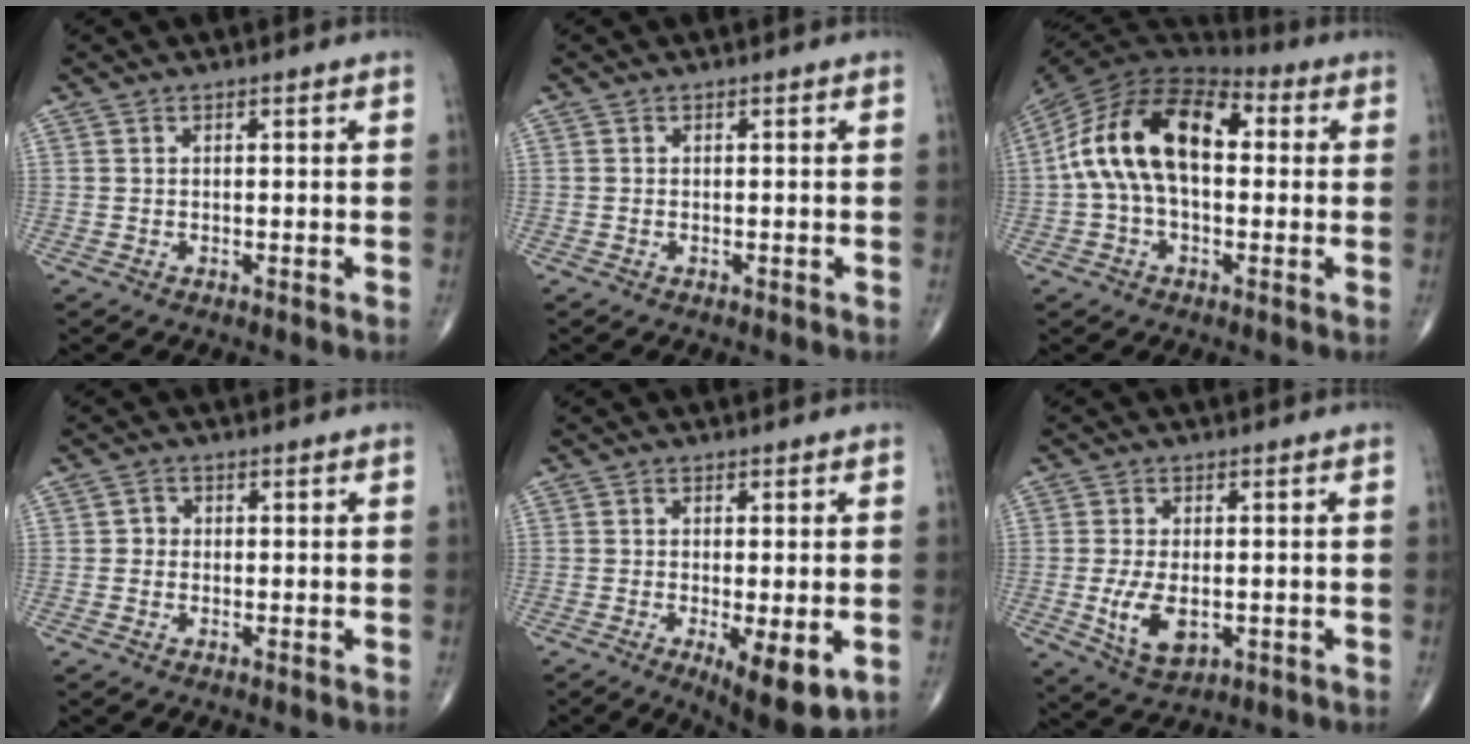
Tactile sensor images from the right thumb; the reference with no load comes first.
{"total": 0.0}
{"total": 18.3, "force": [1.7, 10.6, 14.8], "torque": [-0.269, 0.045, 0.020]}
{"total": 1.5, "force": [-0.2, 1.3, 0.5], "torque": [0.003, 0.005, -0.009]}
{"total": 9.2, "force": [-2.8, 2.9, 8.3], "torque": [-0.120, -0.020, -0.038]}
{"total": 8.0, "force": [-1.6, 4.4, 6.4], "torque": [-0.117, -0.011, -0.019]}